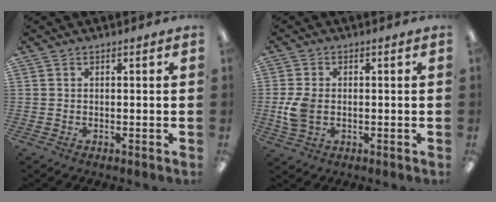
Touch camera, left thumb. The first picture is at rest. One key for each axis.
{"total": 6.2, "fx": -0.6, "fy": 4.2, "fz": 4.5, "tx": -0.094, "ty": -0.003, "tz": -0.014}